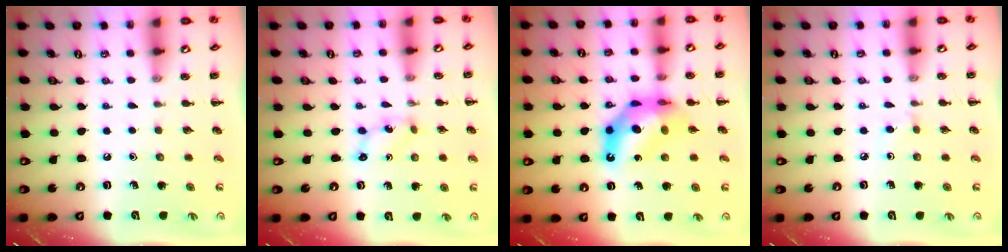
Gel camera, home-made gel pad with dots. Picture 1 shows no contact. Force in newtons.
{"total": 1.7, "press": 1.6, "slide": 0.5}
{"total": 11.9, "press": 11.4, "slide": 3.6}
{"total": 3.6, "press": 3.3, "slide": 1.6}